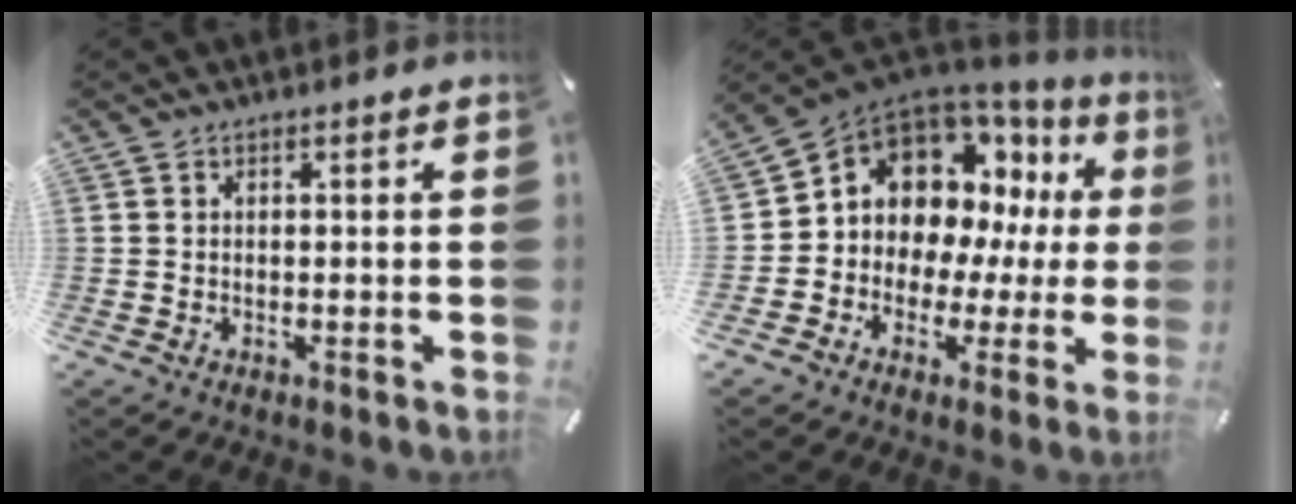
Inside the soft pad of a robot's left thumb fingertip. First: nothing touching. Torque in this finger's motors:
{"motor_torque": [0.77, 1.59, 1.22, 0.76, 0.13]}